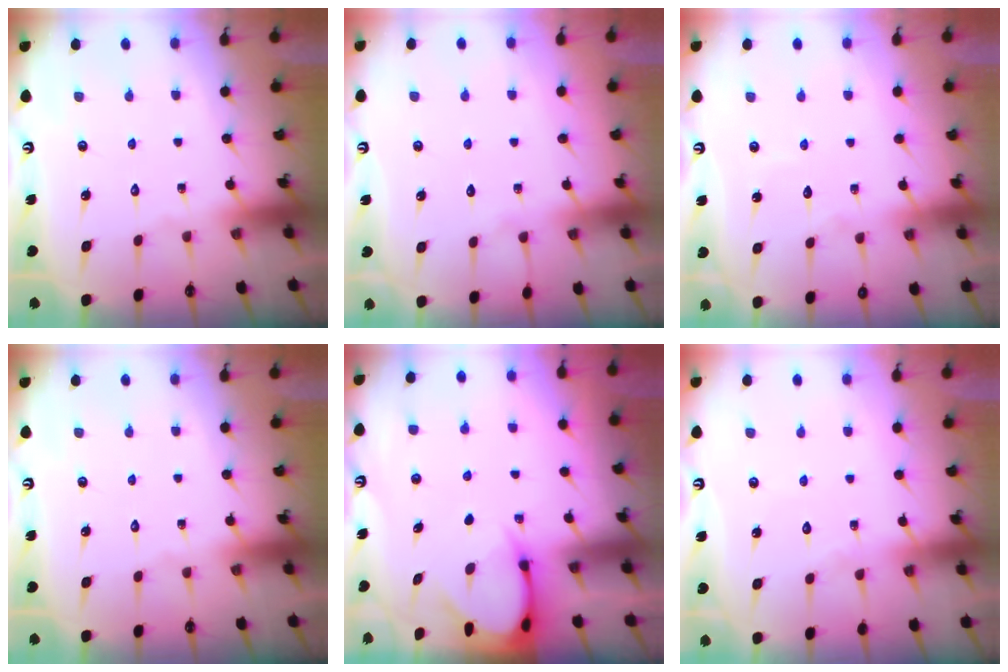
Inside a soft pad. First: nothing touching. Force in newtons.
{"total": 2.5, "press": 2.5, "slide": 0.4}
{"total": 4.3, "press": 4.3, "slide": 0.3}
{"total": 0.0}
{"total": 3.8, "press": 3.8, "slide": 0.4}
{"total": 3.2, "press": 3.1, "slide": 0.5}